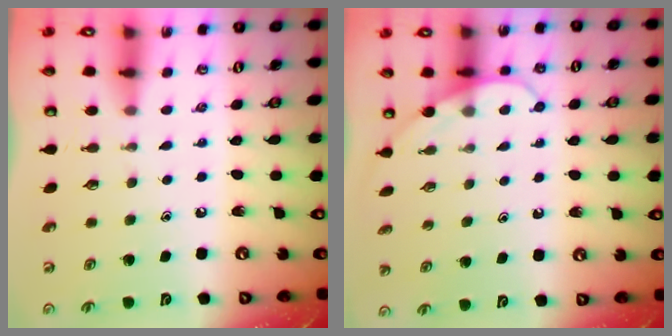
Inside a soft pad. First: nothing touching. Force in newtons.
{"total": 4.4, "press": 4.4, "slide": 0.4}